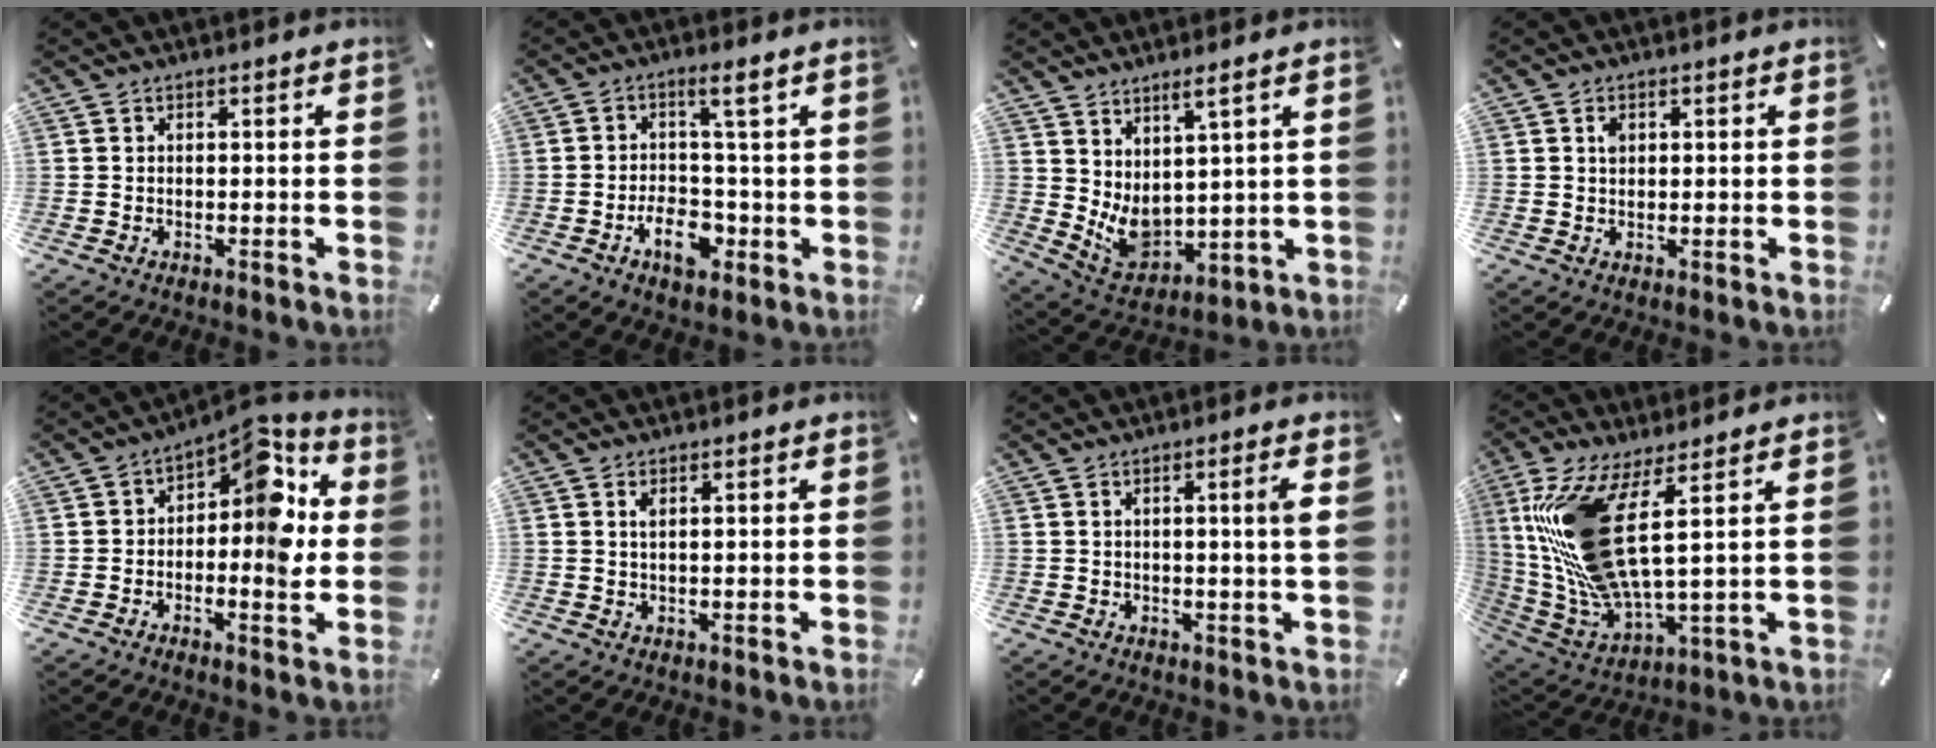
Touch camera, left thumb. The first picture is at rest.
{"total": 8.9, "force": [-1.5, 4.7, 7.3], "torque": [-0.107, 0.006, -0.027]}
{"total": 5.9, "force": [2.4, 3.5, 4.1], "torque": [-0.097, -0.044, 0.048]}
{"total": 1.7, "force": [0.5, 1.2, 0.9], "torque": [-0.005, -0.003, 0.006]}
{"total": 10.4, "force": [2.4, 5.5, 8.5], "torque": [-0.092, -0.044, 0.034]}
{"total": 1.6, "force": [0.7, 0.5, 1.3], "torque": [-0.028, -0.001, 0.012]}
{"total": 4.5, "force": [0.9, -0.2, 4.4], "torque": [-0.081, -0.005, 0.010]}
{"total": 20.0, "force": [5.9, 6.8, 17.8], "torque": [-0.384, -0.027, 0.099]}